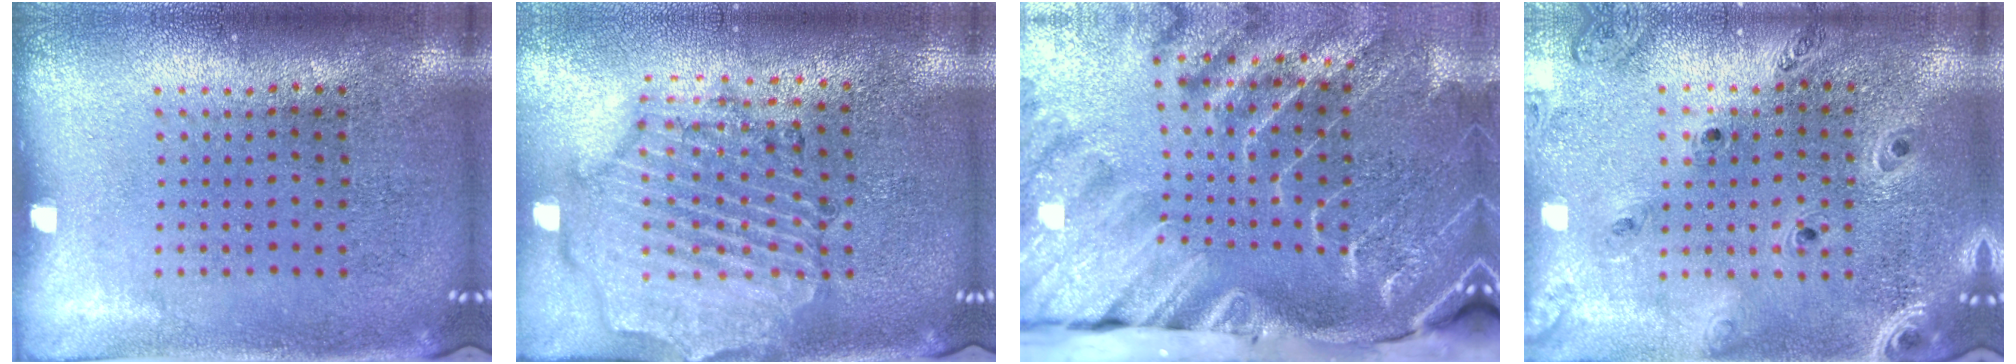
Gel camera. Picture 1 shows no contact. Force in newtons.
{"total": 1.5, "press": 1.5, "slide": 0.3}
{"total": 4.4, "press": 3.3, "slide": 2.9}
{"total": 1.2, "press": 1.2, "slide": 0.2}